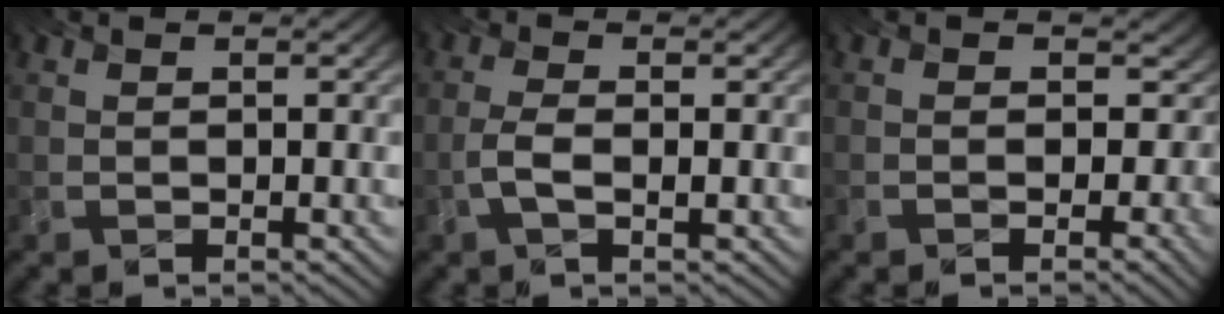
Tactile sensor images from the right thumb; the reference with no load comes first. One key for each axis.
{"total": 2.4, "fx": -2.0, "fy": 0.3, "fz": 1.3, "tx": -0.029, "ty": -0.004, "tz": -0.039}
{"total": 6.2, "fx": 0.2, "fy": 4.8, "fz": 3.9, "tx": -0.068, "ty": -0.011, "tz": 0.004}